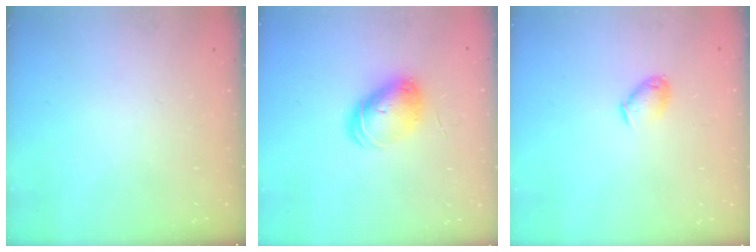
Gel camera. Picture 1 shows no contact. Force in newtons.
{"total": 9.0, "press": 9.0, "slide": 0.7}
{"total": 5.6, "press": 5.6, "slide": 0.8}